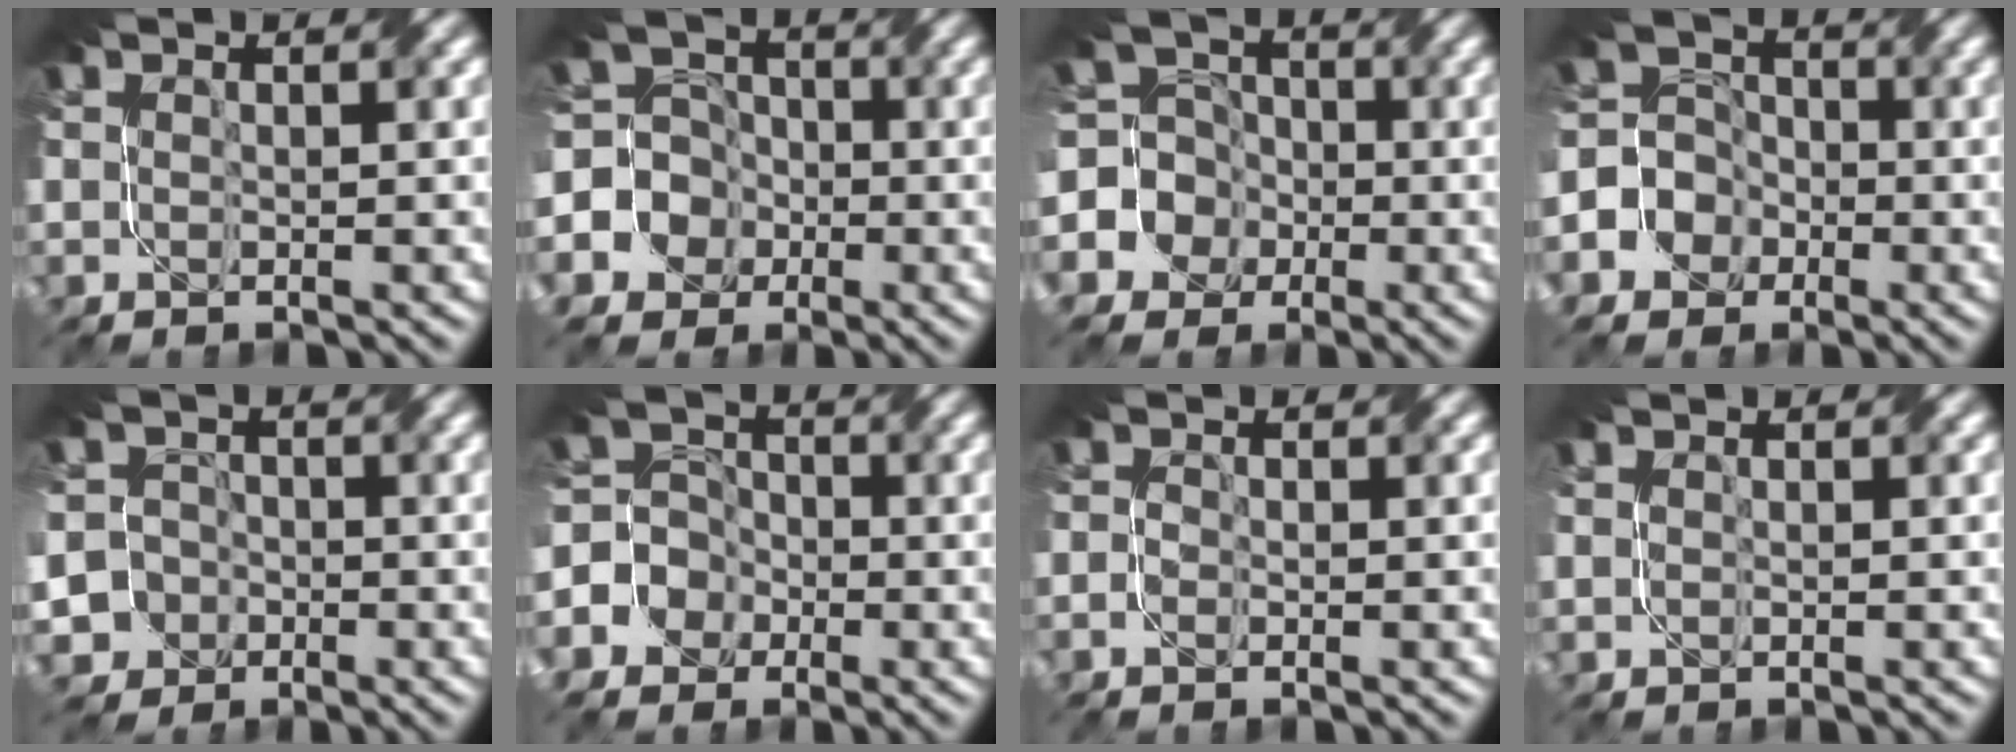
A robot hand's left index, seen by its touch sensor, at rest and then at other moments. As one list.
[{"total": 8.7, "force": [-3.3, 7.9, 1.7], "torque": [-0.048, 0.014, -0.088]}, {"total": 9.1, "force": [-2.8, 8.4, 2.1], "torque": [-0.070, 0.023, -0.084]}, {"total": 6.2, "force": [-3.2, 5.3, 1.2], "torque": [-0.018, 0.005, -0.087]}, {"total": 9.8, "force": [-5.6, 7.8, 2.1], "torque": [-0.049, -0.013, -0.128]}, {"total": 6.9, "force": [-3.1, 6.0, 1.4], "torque": [-0.028, 0.013, -0.088]}, {"total": 1.0, "force": [-0.9, 0.1, 0.2], "torque": [0.002, -0.003, -0.028]}, {"total": 0.0}]